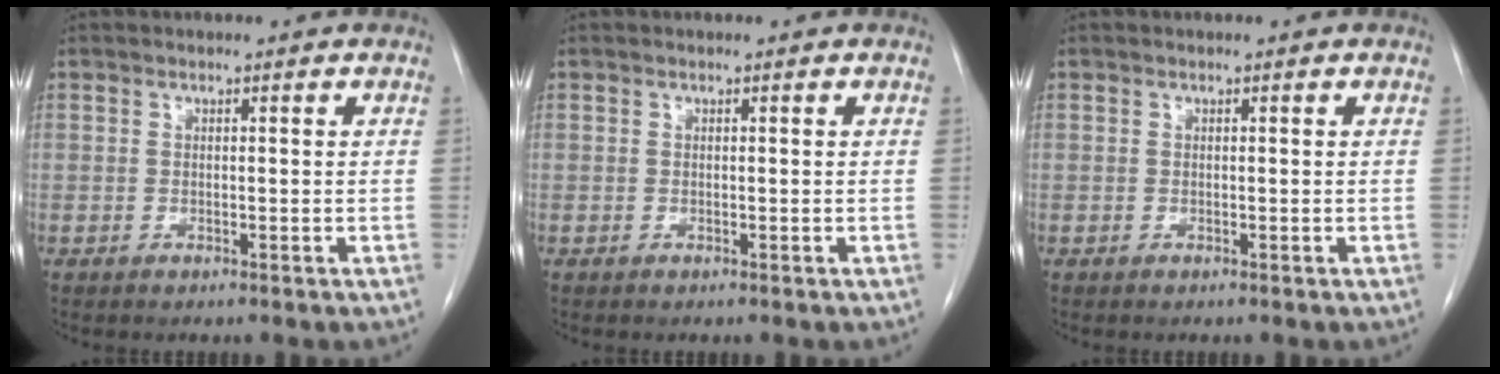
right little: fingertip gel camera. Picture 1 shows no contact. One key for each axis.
{"total": 0.0}
{"total": 0.0}